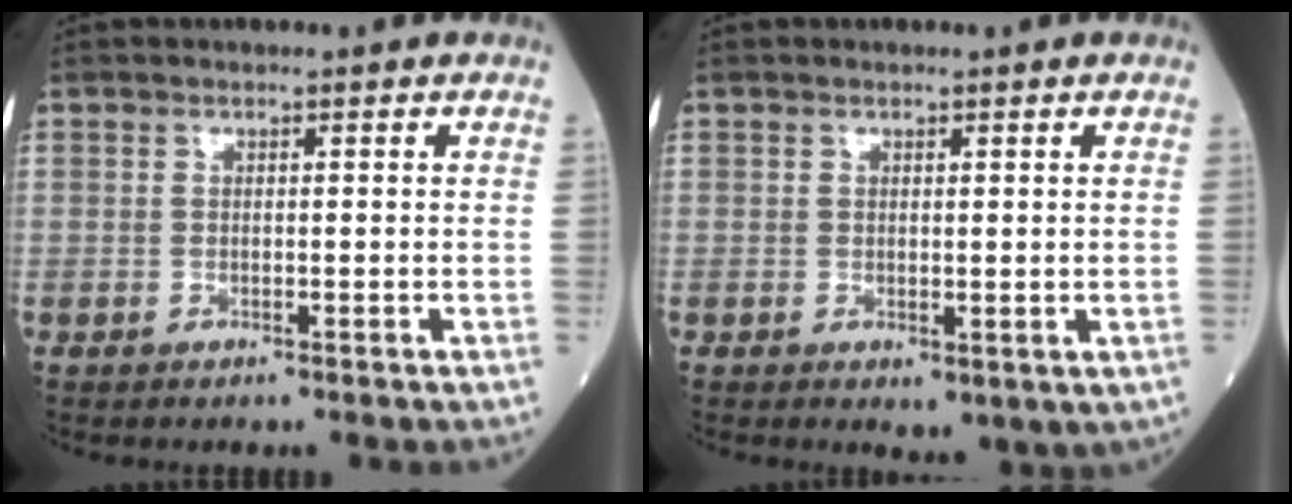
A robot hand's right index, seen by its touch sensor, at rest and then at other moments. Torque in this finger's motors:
{"motor_torque": [0.05, -0.25, 0.09, 0.00]}